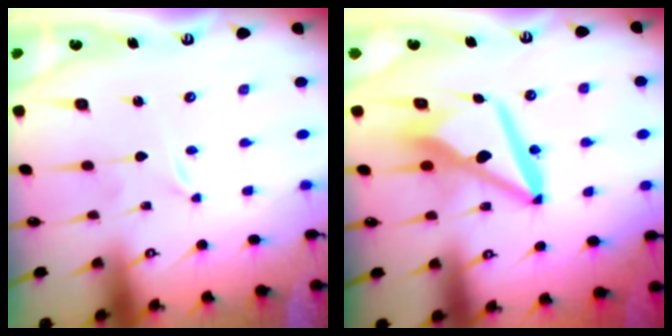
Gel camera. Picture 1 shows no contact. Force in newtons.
{"total": 11.2, "press": 11.1, "slide": 1.4}